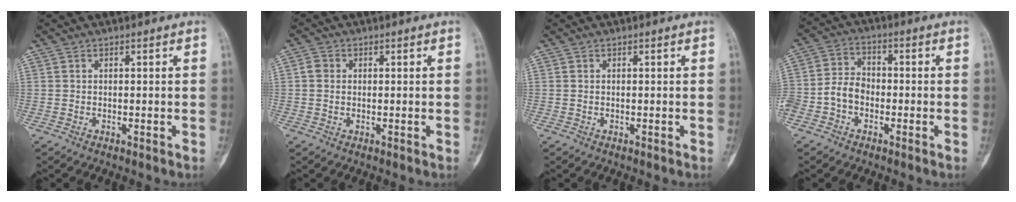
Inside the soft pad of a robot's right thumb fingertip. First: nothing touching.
{"total": 2.0, "force": [0.2, 1.8, 1.0], "torque": [-0.011, 0.004, 0.001]}
{"total": 0.0}
{"total": 7.8, "force": [-2.4, 6.0, 4.3], "torque": [-0.079, 0.029, -0.051]}